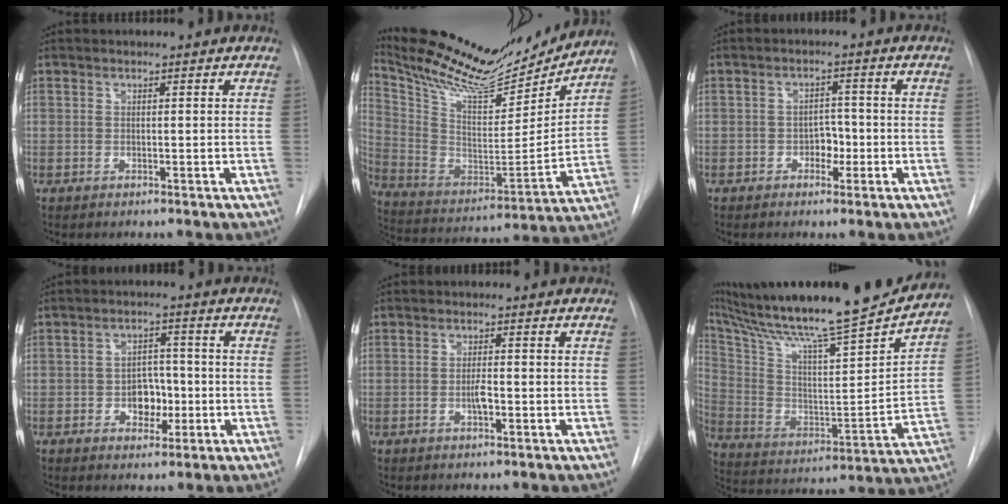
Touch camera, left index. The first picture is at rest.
{"total": 22.7, "force": [20.6, 4.2, 8.4], "torque": [-0.161, -0.028, 0.330]}
{"total": 2.8, "force": [-1.1, 1.9, 1.7], "torque": [-0.018, 0.005, -0.018]}
{"total": 4.9, "force": [-1.3, 3.4, 3.2], "torque": [-0.043, 0.008, -0.018]}
{"total": 1.8, "force": [-0.7, 0.5, 1.7], "torque": [-0.031, -0.002, -0.013]}
{"total": 29.1, "force": [25.4, 1.2, 14.3], "torque": [-0.269, -0.053, 0.384]}